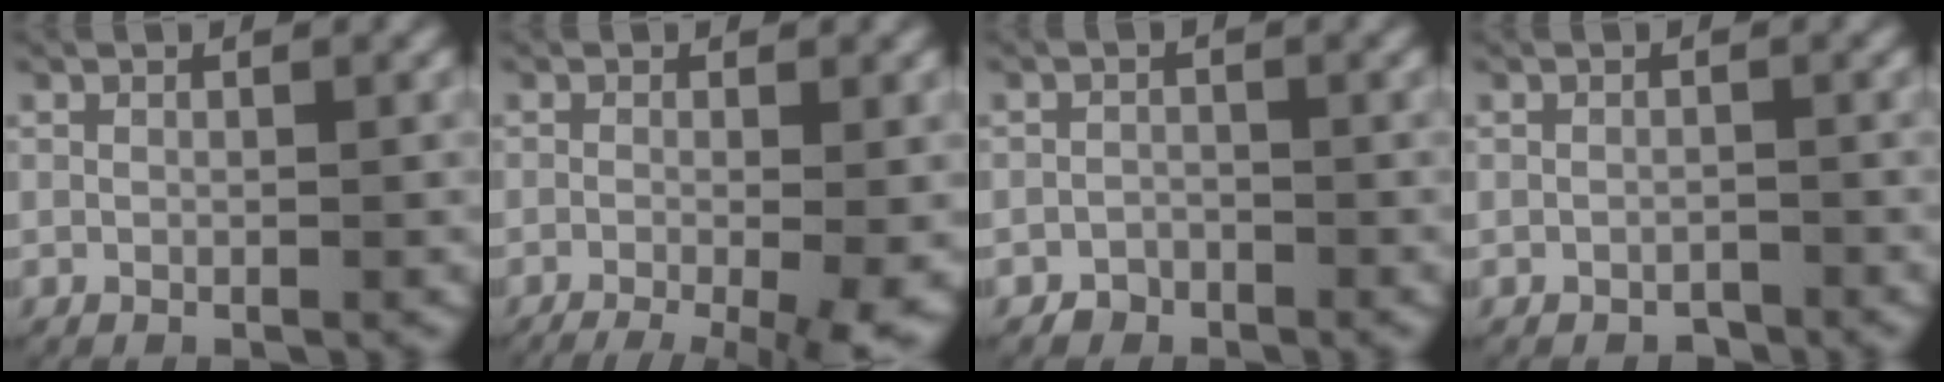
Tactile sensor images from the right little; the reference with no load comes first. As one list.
[{"total": 8.7, "force": [-5.2, 2.9, 6.3], "torque": [-0.076, -0.025, -0.066]}, {"total": 1.9, "force": [-1.4, 1.2, -0.3], "torque": [0.001, -0.006, -0.025]}, {"total": 1.1, "force": [-1.0, 0.4, 0.0], "torque": [0.002, -0.002, -0.017]}]